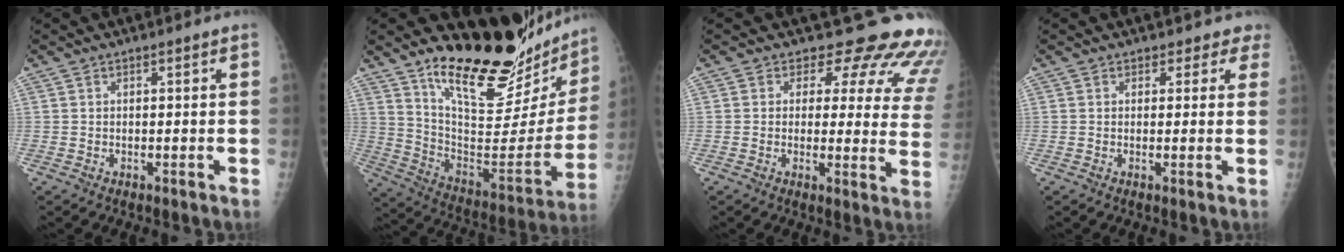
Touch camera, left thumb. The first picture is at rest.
{"total": 27.6, "force": [22.2, 8.7, 13.8], "torque": [-0.174, -0.145, 0.333]}
{"total": 16.5, "force": [14.5, 6.5, 4.5], "torque": [0.003, -0.108, 0.132]}
{"total": 3.1, "force": [2.5, 1.9, -0.4], "torque": [0.036, -0.014, 0.007]}